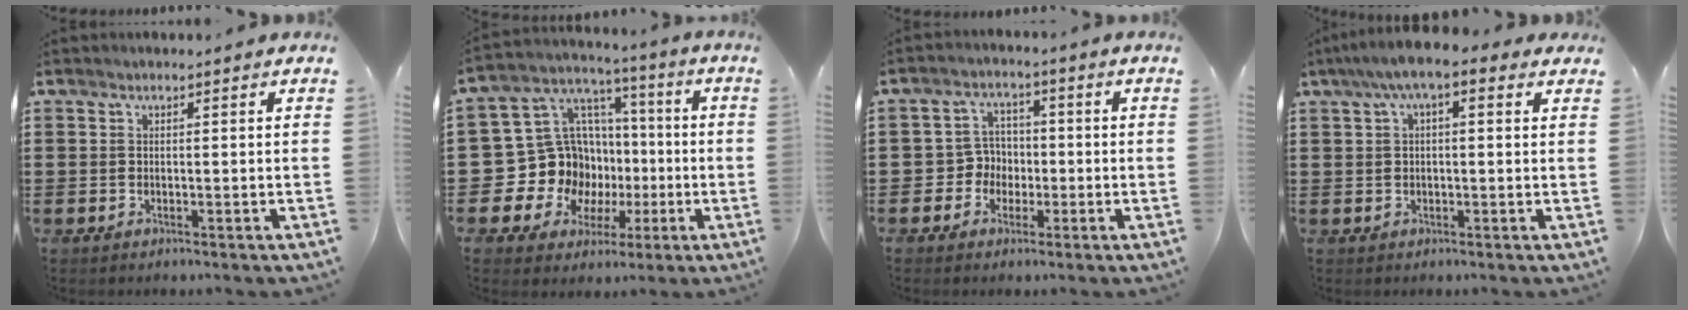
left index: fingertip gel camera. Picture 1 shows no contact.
{"total": 13.8, "force": [-2.4, 12.9, 4.4], "torque": [-0.130, -0.015, -0.020]}
{"total": 4.3, "force": [-1.4, 4.0, 0.9], "torque": [-0.034, 0.010, -0.030]}
{"total": 4.9, "force": [1.9, 1.3, 4.4], "torque": [-0.086, 0.009, 0.030]}